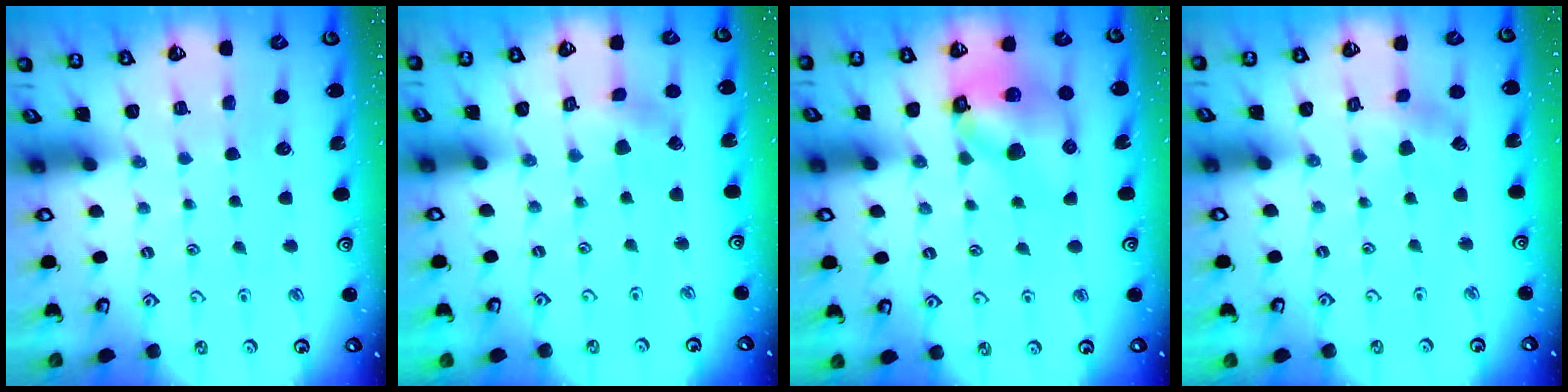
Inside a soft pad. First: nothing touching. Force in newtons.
{"total": 2.4, "press": 2.4, "slide": 0.2}
{"total": 13.1, "press": 13.0, "slide": 2.0}
{"total": 2.7, "press": 2.6, "slide": 0.7}